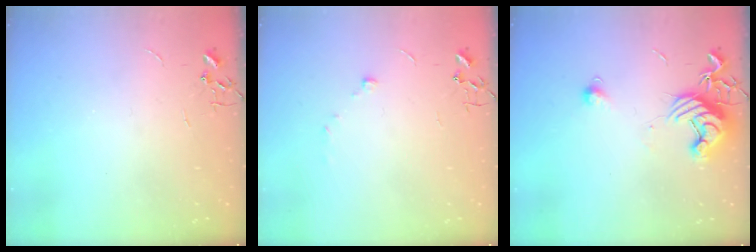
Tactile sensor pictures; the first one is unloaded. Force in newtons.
{"total": 6.4, "press": 6.3, "slide": 0.7}
{"total": 11.4, "press": 11.4, "slide": 0.8}